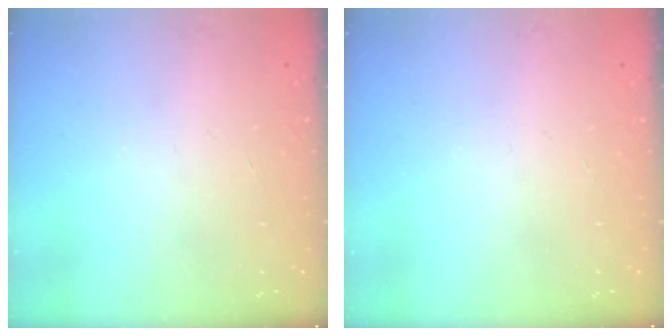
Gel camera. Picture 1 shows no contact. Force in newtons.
{"total": 0.0}